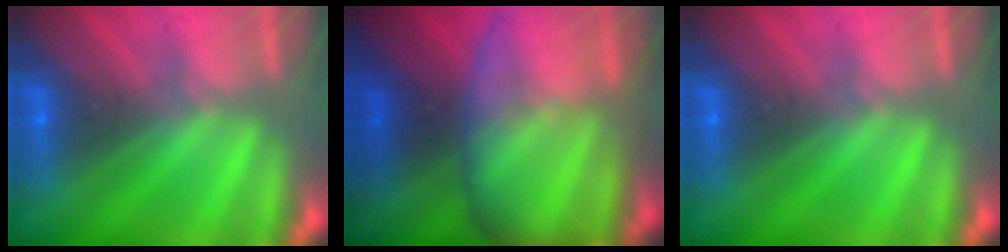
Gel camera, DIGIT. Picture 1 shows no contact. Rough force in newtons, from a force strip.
{"total": 6.1}
{"total": 0.0}